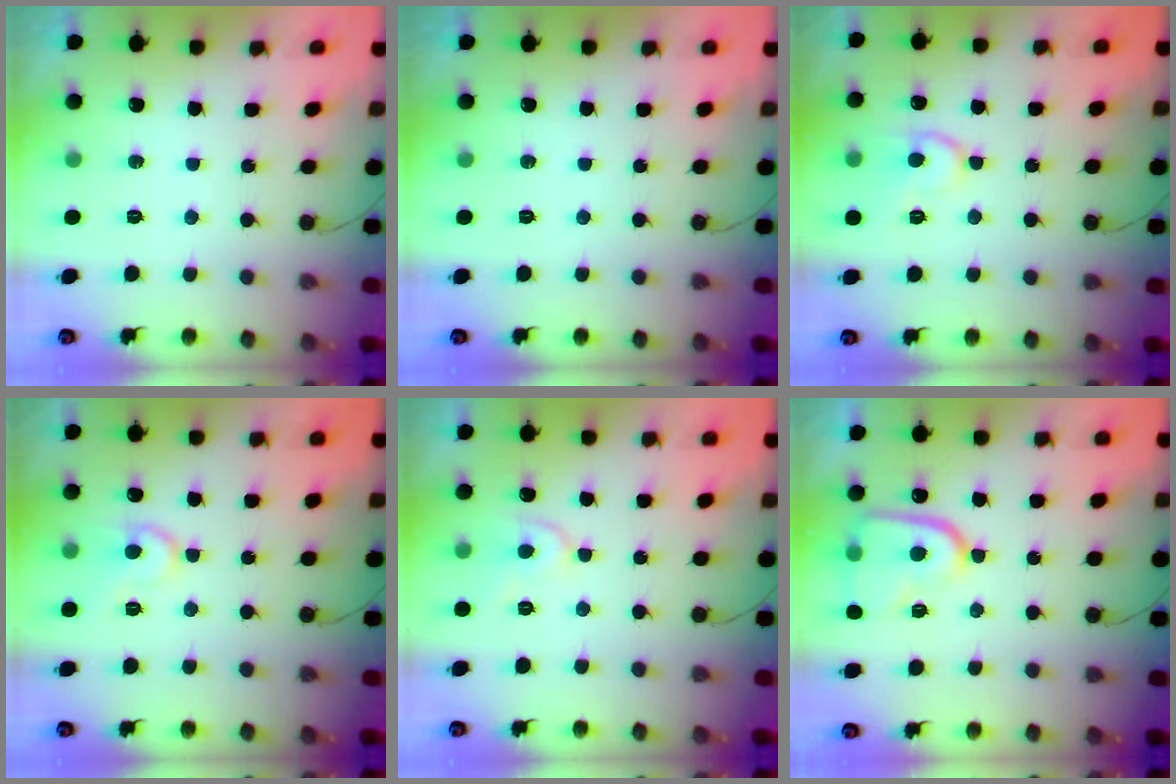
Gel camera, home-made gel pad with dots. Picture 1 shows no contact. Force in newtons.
{"total": 0.0}
{"total": 10.3, "press": 10.3, "slide": 1.0}
{"total": 10.1, "press": 10.1, "slide": 1.0}
{"total": 7.1, "press": 7.0, "slide": 0.9}
{"total": 13.3, "press": 13.3, "slide": 1.3}